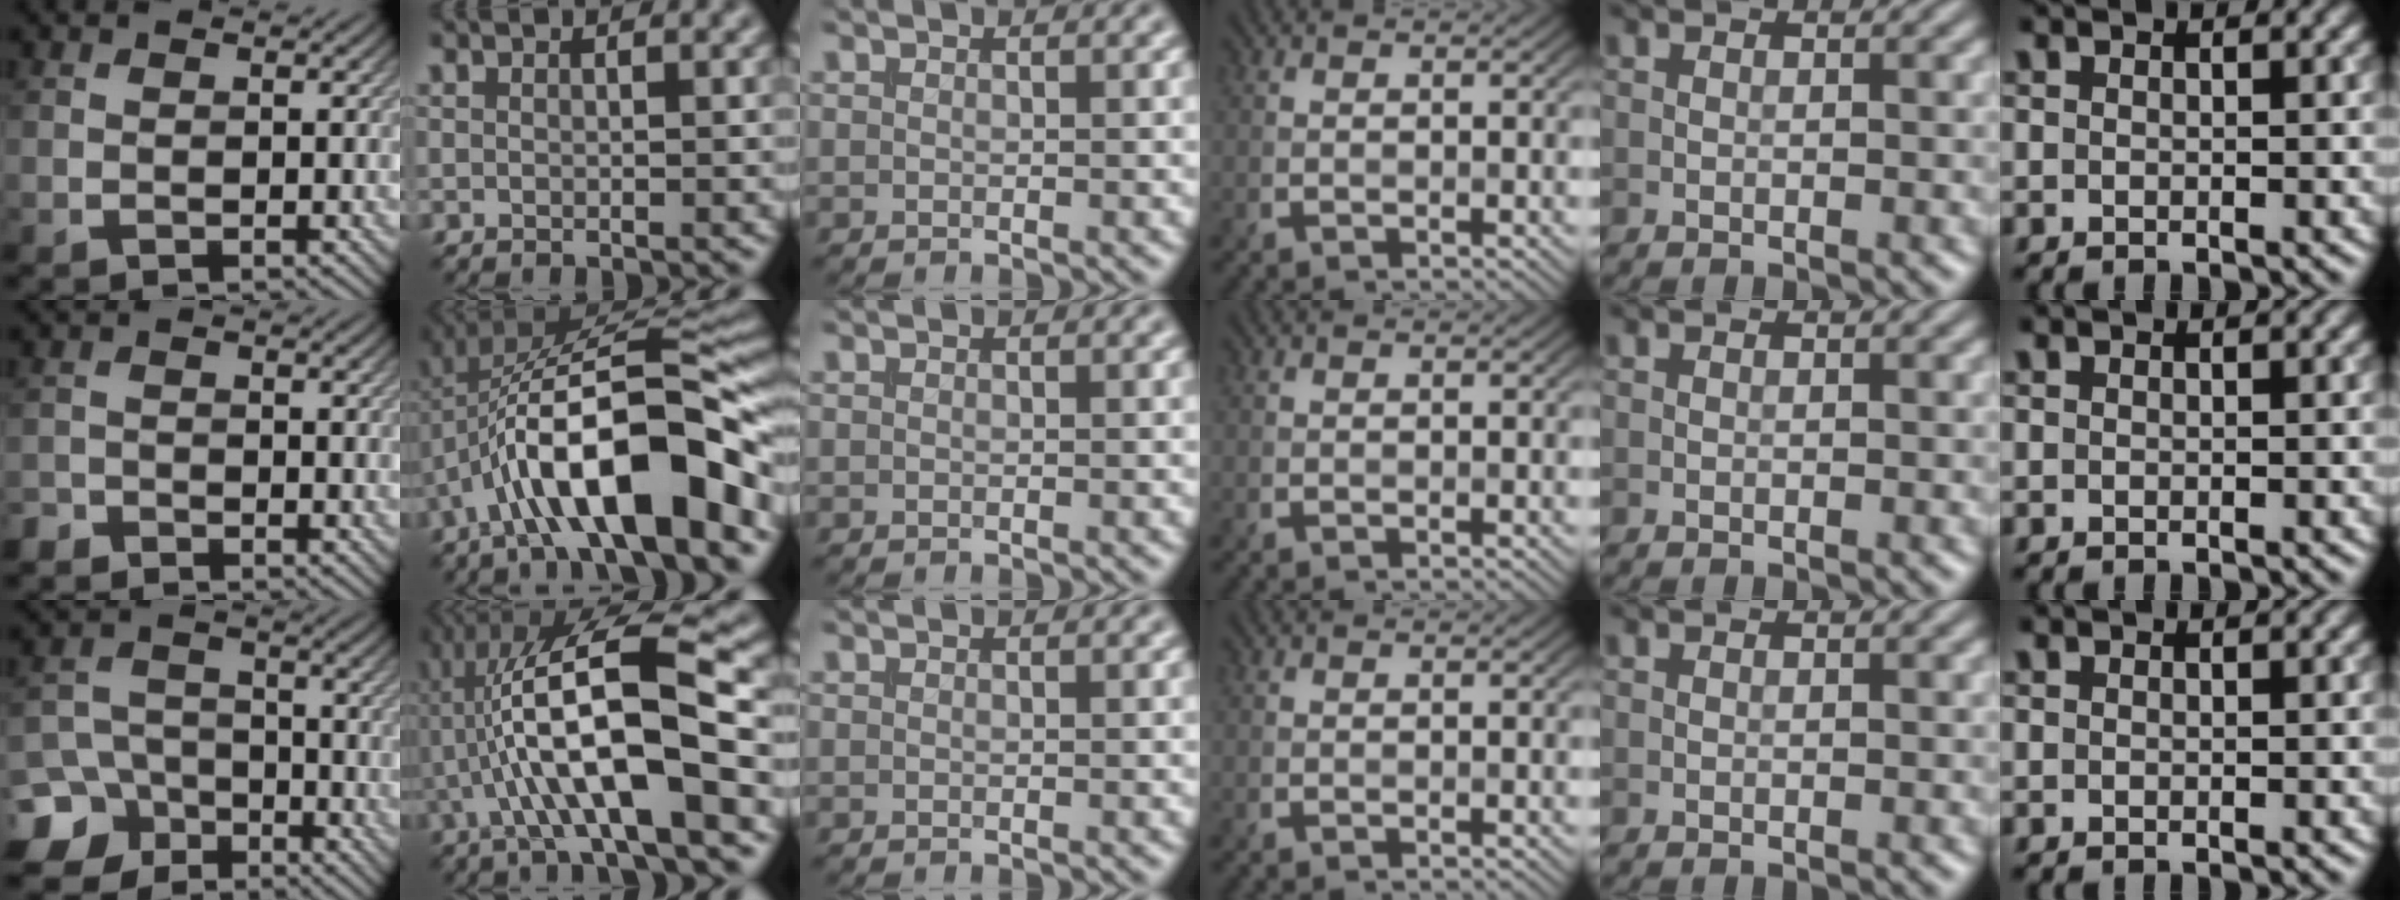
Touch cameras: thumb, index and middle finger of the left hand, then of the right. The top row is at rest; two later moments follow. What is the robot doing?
{"motion": "insert", "object": "coin"}